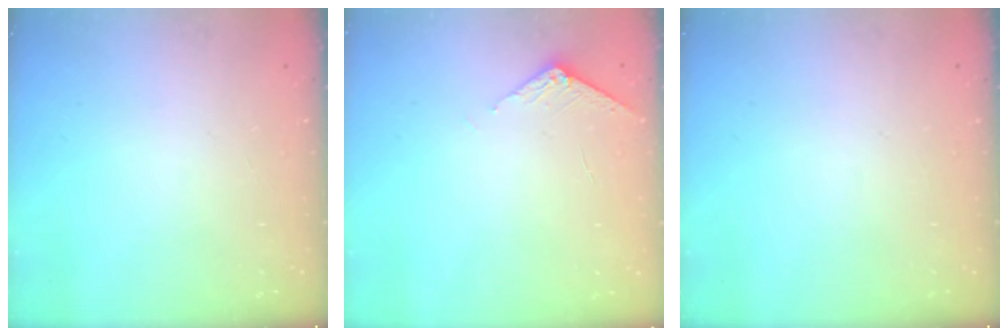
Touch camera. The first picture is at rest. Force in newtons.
{"total": 2.9, "press": 2.9, "slide": 0.3}
{"total": 0.0}